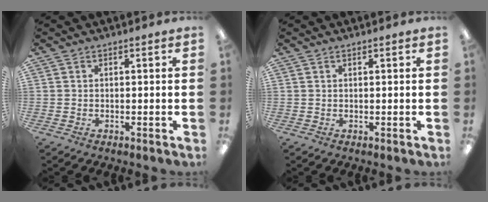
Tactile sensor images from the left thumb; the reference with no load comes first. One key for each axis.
{"total": 0.6, "fx": 0.4, "fy": 0.1, "fz": 0.4, "tx": -0.008, "ty": 0.002, "tz": 0.007}